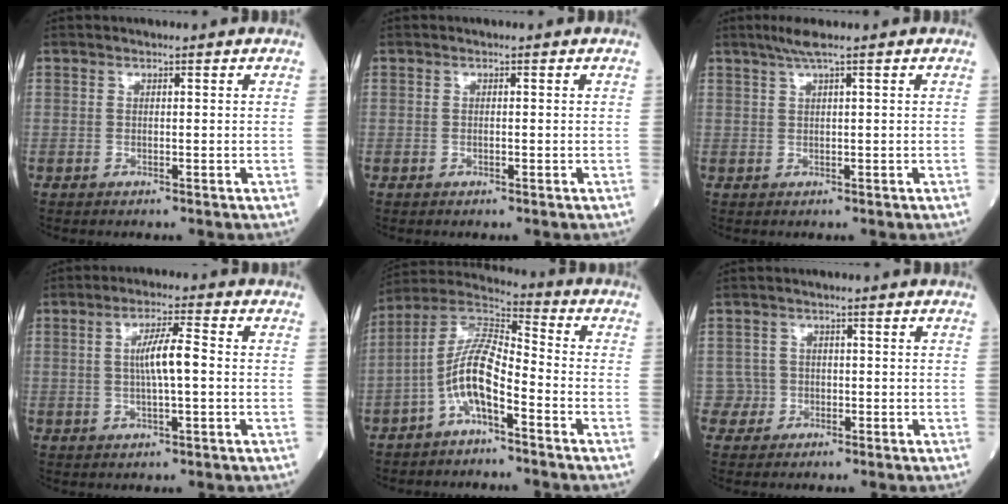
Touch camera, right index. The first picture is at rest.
{"total": 0.5, "force": [-0.2, 0.1, 0.4], "torque": [-0.008, 0.000, -0.003]}
{"total": 2.5, "force": [1.6, -0.4, 1.9], "torque": [-0.047, 0.008, 0.036]}
{"total": 5.8, "force": [0.1, 0.6, 5.8], "torque": [-0.106, 0.007, -0.001]}
{"total": 10.1, "force": [-4.0, 2.7, 8.8], "torque": [-0.184, 0.023, -0.079]}
{"total": 2.2, "force": [-0.8, 2.0, -0.7], "torque": [0.024, 0.013, -0.021]}